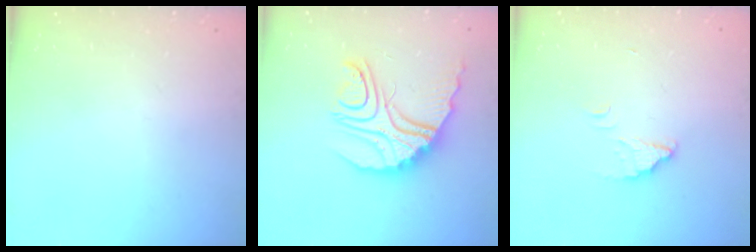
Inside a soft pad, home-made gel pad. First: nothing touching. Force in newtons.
{"total": 15.8, "press": 15.7, "slide": 1.6}
{"total": 2.1, "press": 2.1, "slide": 0.1}